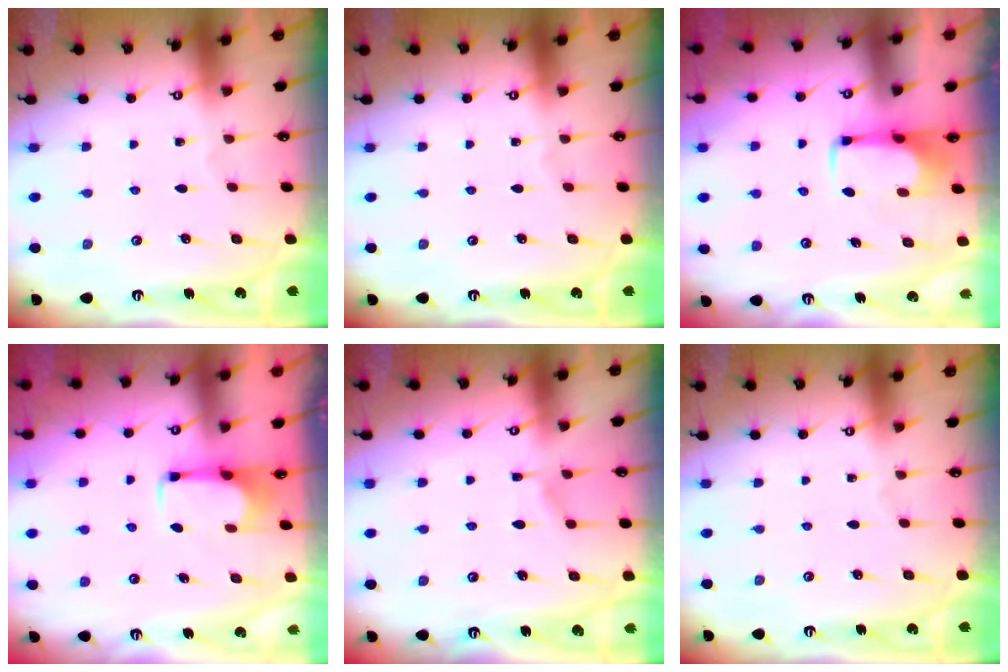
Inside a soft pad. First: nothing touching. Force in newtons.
{"total": 0.0}
{"total": 1.5, "press": 1.5, "slide": 0.2}
{"total": 2.8, "press": 2.8, "slide": 0.5}
{"total": 6.0, "press": 5.9, "slide": 0.7}
{"total": 0.0}